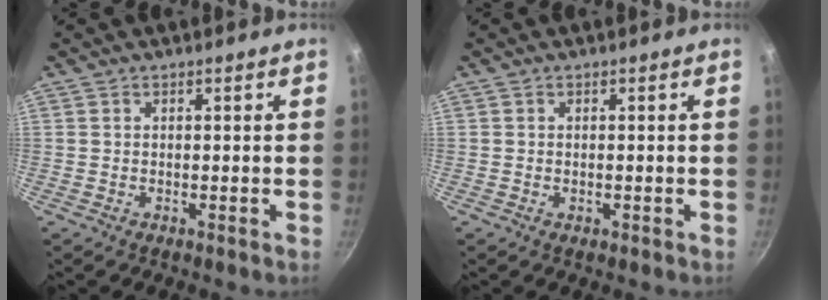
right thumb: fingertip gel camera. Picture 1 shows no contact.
{"total": 0.8, "force": [-0.2, 0.5, 0.5], "torque": [-0.007, 0.001, -0.004]}